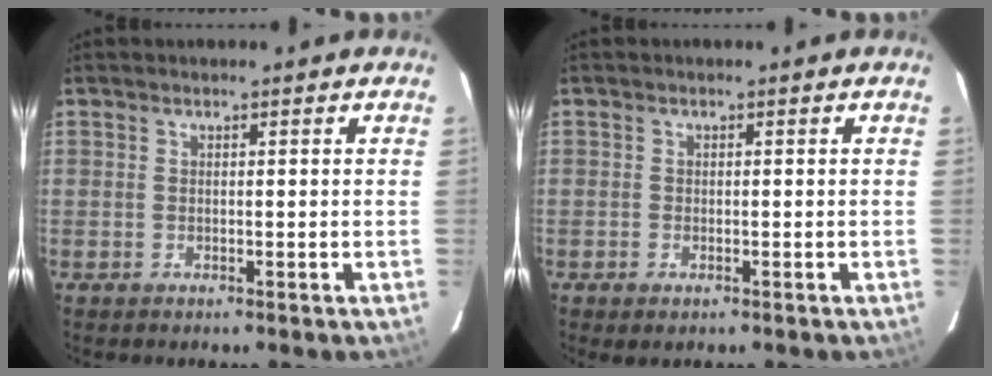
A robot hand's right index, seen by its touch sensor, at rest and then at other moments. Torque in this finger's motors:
{"motor_torque": [0.29, -0.29, 0.00, -0.01]}